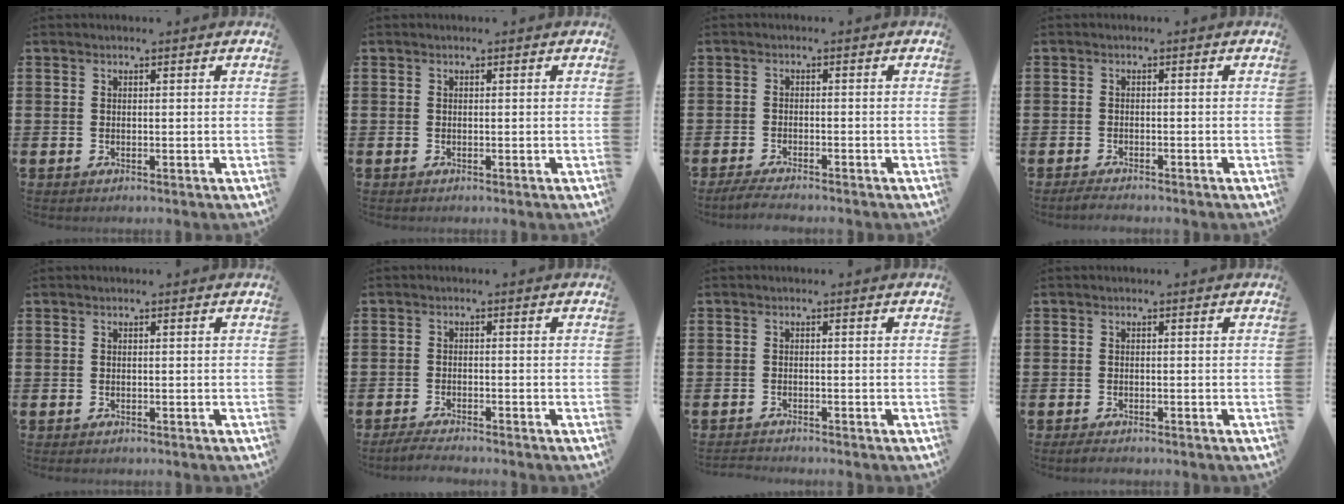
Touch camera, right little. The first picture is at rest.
{"total": 0.0}
{"total": 1.9, "force": [-1.8, 0.1, 0.7], "torque": [-0.012, 0.006, -0.035]}
{"total": 1.2, "force": [-1.2, 0.2, 0.3], "torque": [-0.008, 0.002, -0.024]}
{"total": 0.0}
{"total": 1.9, "force": [-1.8, 0.1, 0.6], "torque": [-0.011, 0.004, -0.036]}
{"total": 1.1, "force": [-1.1, 0.0, -0.1], "torque": [-0.001, 0.000, -0.022]}
{"total": 0.9, "force": [-0.8, 0.3, 0.4], "torque": [-0.010, 0.000, -0.017]}